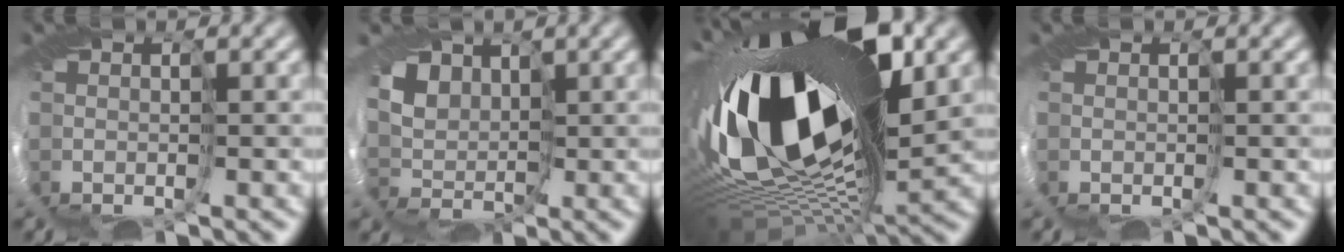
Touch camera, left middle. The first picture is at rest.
{"total": 4.6, "force": [3.0, 3.2, 1.6], "torque": [-0.045, 0.001, 0.047]}
{"total": 19.5, "force": [3.0, 9.6, 16.7], "torque": [-0.308, -0.019, 0.040]}
{"total": 0.0}